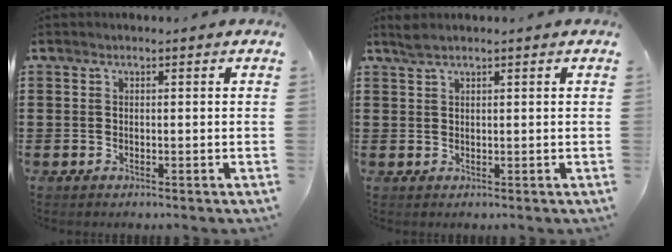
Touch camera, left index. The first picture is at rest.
{"total": 1.4, "force": [1.1, 0.2, 0.9], "torque": [-0.020, 0.001, 0.020]}